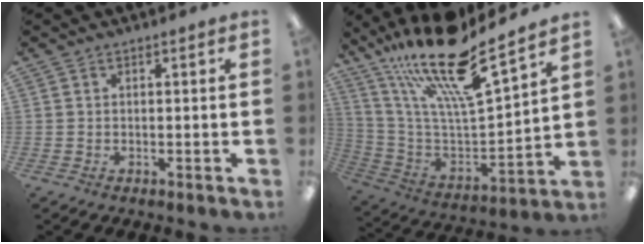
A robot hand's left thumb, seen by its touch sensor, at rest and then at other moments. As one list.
[{"total": 21.5, "force": [16.5, 4.8, 12.8], "torque": [-0.228, -0.125, 0.274]}]